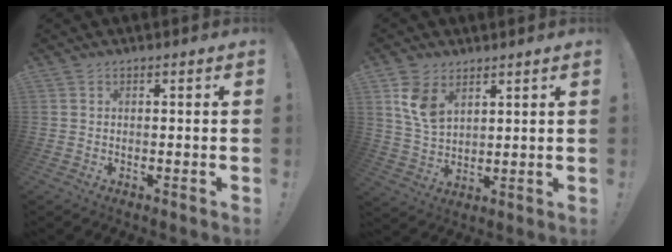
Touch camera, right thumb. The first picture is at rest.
{"total": 8.9, "force": [4.8, 5.5, 5.1], "torque": [-0.083, -0.018, 0.093]}